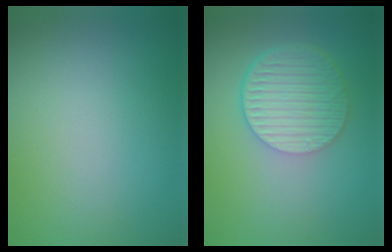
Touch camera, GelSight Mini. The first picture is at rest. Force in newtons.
{"total": 6.6, "press": 4.7, "slide": 4.6}